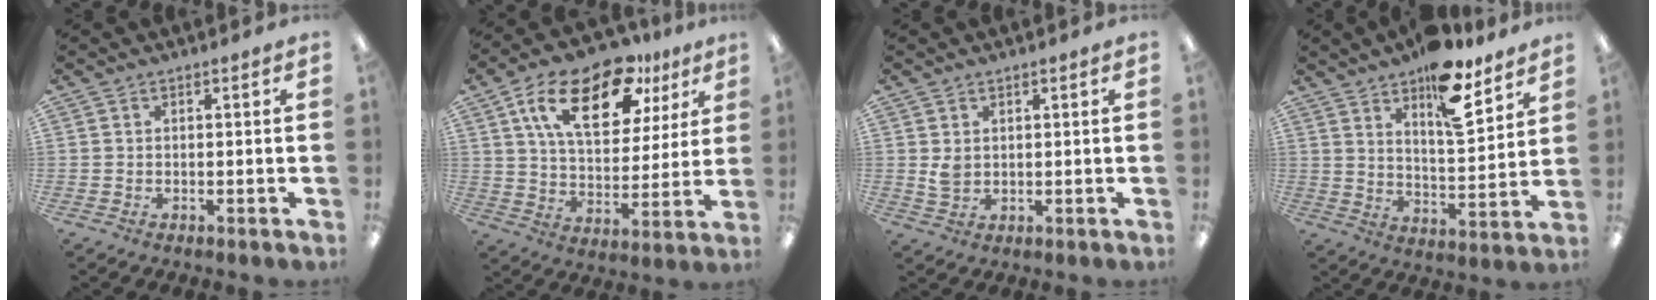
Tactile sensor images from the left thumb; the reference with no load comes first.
{"total": 20.8, "force": [11.4, 10.6, 13.7], "torque": [-0.236, -0.031, 0.194]}
{"total": 3.0, "force": [1.1, 2.2, 1.7], "torque": [-0.027, 0.000, 0.018]}
{"total": 14.6, "force": [10.7, 5.0, 8.6], "torque": [-0.124, -0.066, 0.181]}